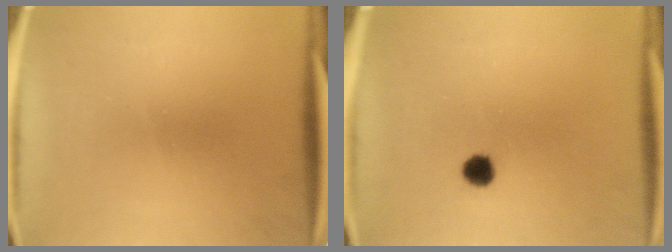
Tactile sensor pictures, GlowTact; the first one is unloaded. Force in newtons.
{"total": 3.0}